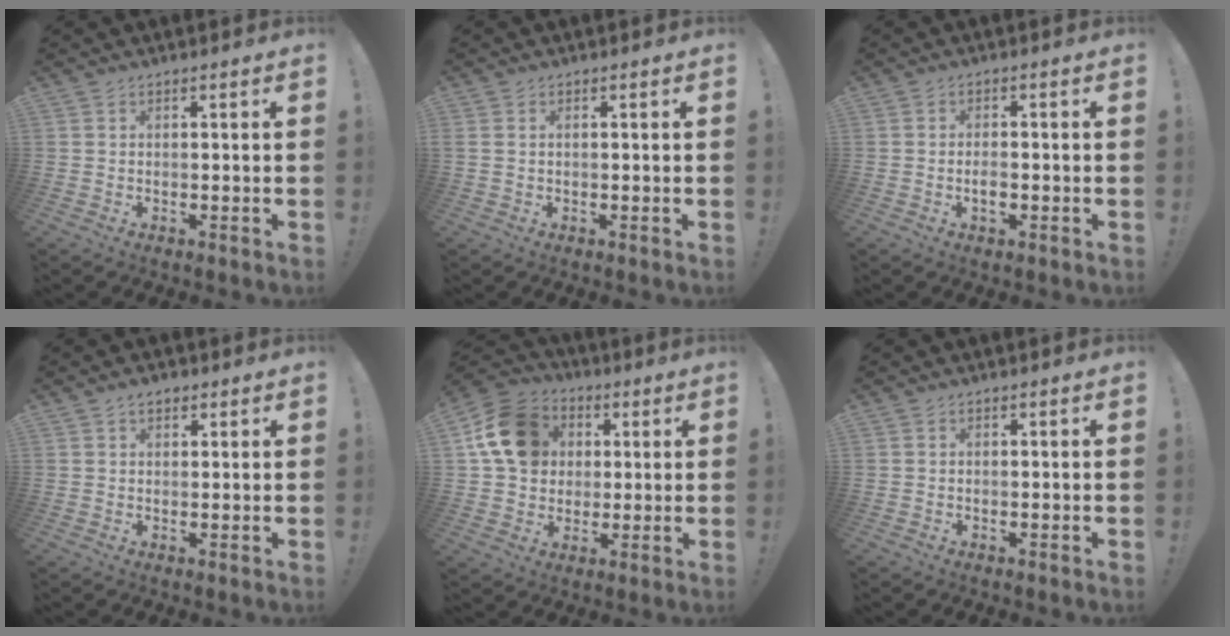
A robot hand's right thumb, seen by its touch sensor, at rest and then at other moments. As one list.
[{"total": 0.9, "force": [0.4, 0.6, 0.6], "torque": [-0.019, 0.005, 0.007]}, {"total": 2.5, "force": [-1.0, 0.9, 2.1], "torque": [-0.028, 0.000, -0.018]}, {"total": 2.6, "force": [1.4, 1.6, 1.5], "torque": [-0.018, -0.003, 0.025]}, {"total": 16.6, "force": [4.4, 13.6, 8.5], "torque": [-0.123, -0.003, 0.091]}, {"total": 0.0}]